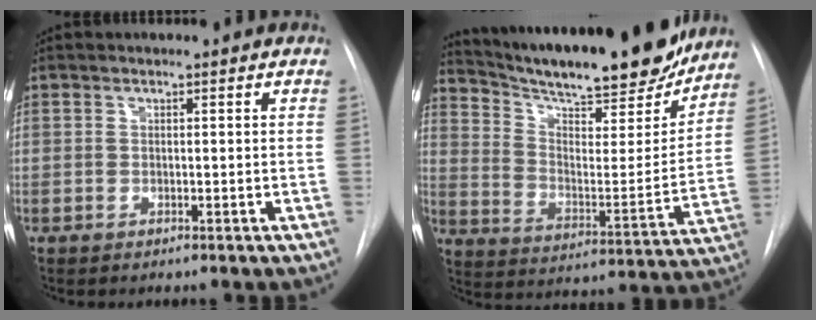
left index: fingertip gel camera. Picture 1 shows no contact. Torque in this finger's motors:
{"motor_torque": [0.32, -0.54, 0.70, 0.12]}